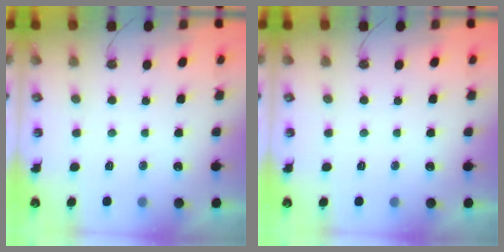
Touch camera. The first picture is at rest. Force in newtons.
{"total": 0.0}